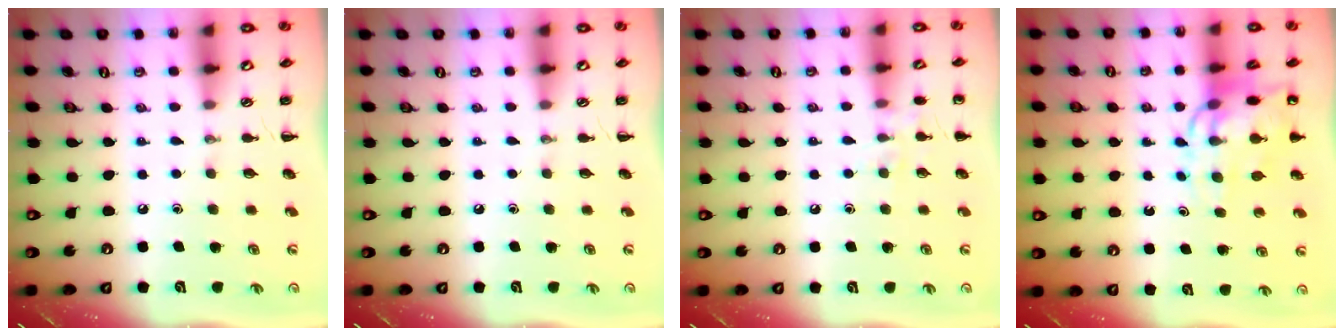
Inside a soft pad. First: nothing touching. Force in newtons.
{"total": 0.0}
{"total": 6.3, "press": 6.2, "slide": 1.2}
{"total": 11.4, "press": 11.0, "slide": 3.1}